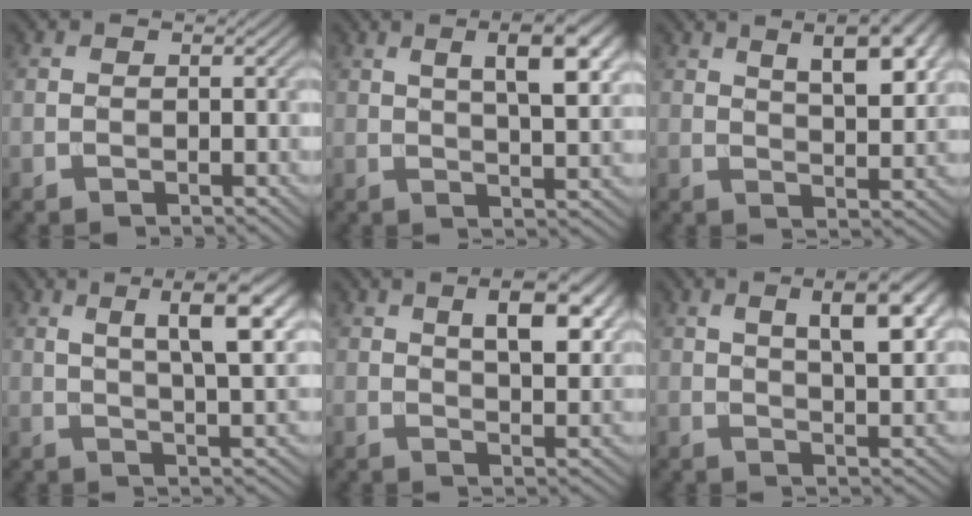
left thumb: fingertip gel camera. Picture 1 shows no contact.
{"total": 8.5, "force": [3.1, 2.3, 7.6], "torque": [-0.107, 0.012, 0.043]}
{"total": 9.4, "force": [4.3, 3.3, 7.6], "torque": [-0.106, 0.012, 0.063]}
{"total": 9.4, "force": [3.7, 2.1, 8.3], "torque": [-0.125, 0.013, 0.060]}
{"total": 8.5, "force": [3.2, 3.3, 7.2], "torque": [-0.109, 0.007, 0.048]}
{"total": 8.7, "force": [3.0, 2.7, 7.7], "torque": [-0.116, 0.009, 0.044]}